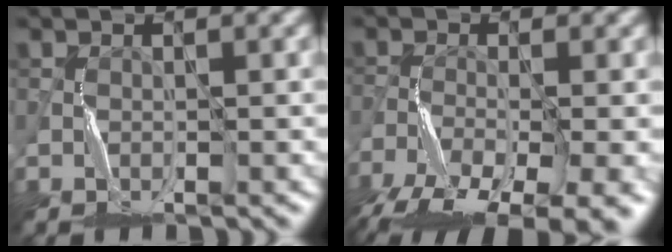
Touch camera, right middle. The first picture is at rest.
{"total": 10.3, "force": [-7.4, 3.3, 6.3], "torque": [-0.122, -0.034, -0.115]}